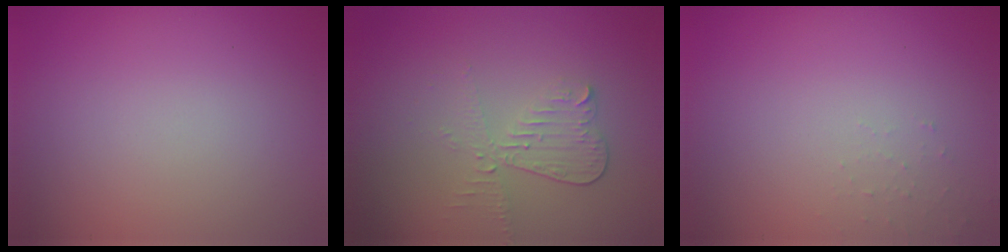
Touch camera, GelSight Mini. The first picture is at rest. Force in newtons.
{"total": 2.3, "press": 2.1, "slide": 0.8}
{"total": 0.7, "press": 0.7, "slide": 0.1}